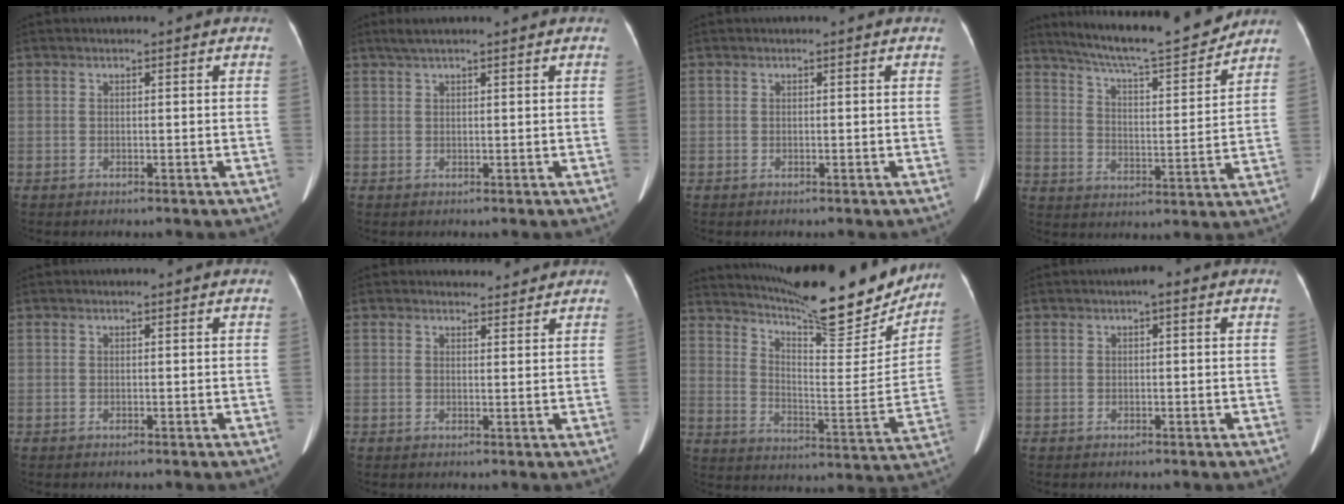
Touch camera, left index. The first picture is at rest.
{"total": 3.2, "force": [2.5, 0.1, 2.0], "torque": [-0.039, 0.027, 0.047]}
{"total": 0.0}
{"total": 17.0, "force": [15.4, 1.1, 7.2], "torque": [-0.119, -0.004, 0.232]}
{"total": 0.0}
{"total": 2.9, "force": [2.7, 0.9, 0.0], "torque": [-0.002, 0.001, 0.034]}
{"total": 21.9, "force": [19.4, 3.2, 9.7], "torque": [-0.154, -0.042, 0.274]}
{"total": 1.3, "force": [0.5, 0.3, 1.1], "torque": [-0.017, 0.004, 0.003]}